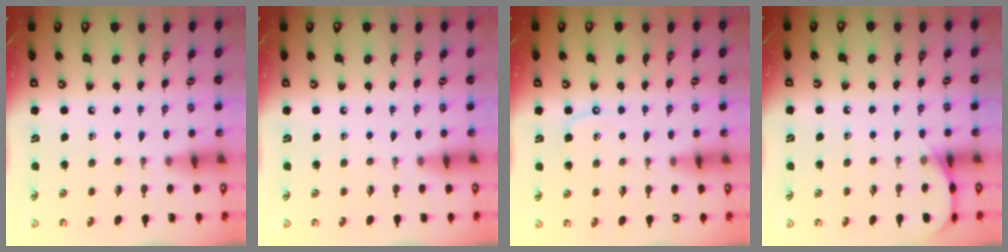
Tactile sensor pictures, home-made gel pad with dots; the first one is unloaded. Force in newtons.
{"total": 0.0}
{"total": 5.9, "press": 5.8, "slide": 0.7}
{"total": 5.1, "press": 5.1, "slide": 0.5}